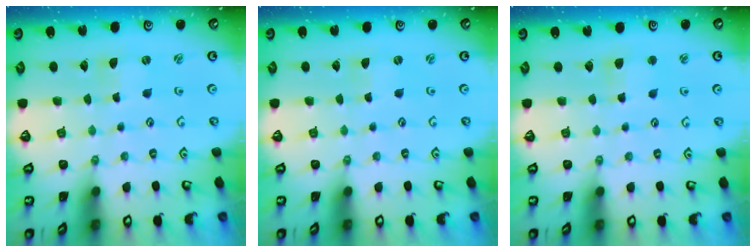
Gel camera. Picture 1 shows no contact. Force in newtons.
{"total": 0.0}
{"total": 3.6, "press": 3.6, "slide": 0.3}